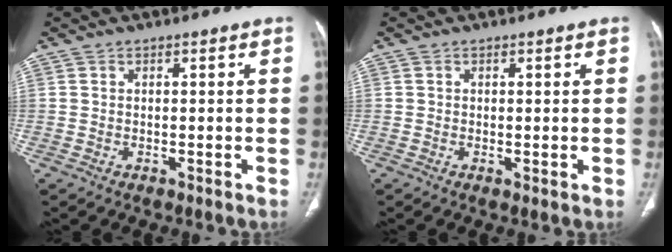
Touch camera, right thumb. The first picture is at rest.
{"total": 0.7, "force": [0.0, 0.2, 0.6], "torque": [-0.015, -0.005, 0.000]}